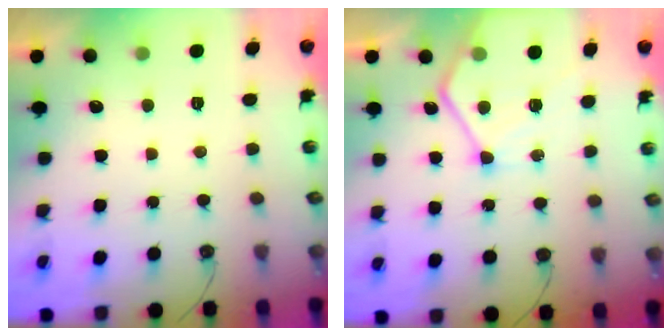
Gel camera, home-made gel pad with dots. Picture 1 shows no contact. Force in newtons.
{"total": 12.9, "press": 12.8, "slide": 1.3}